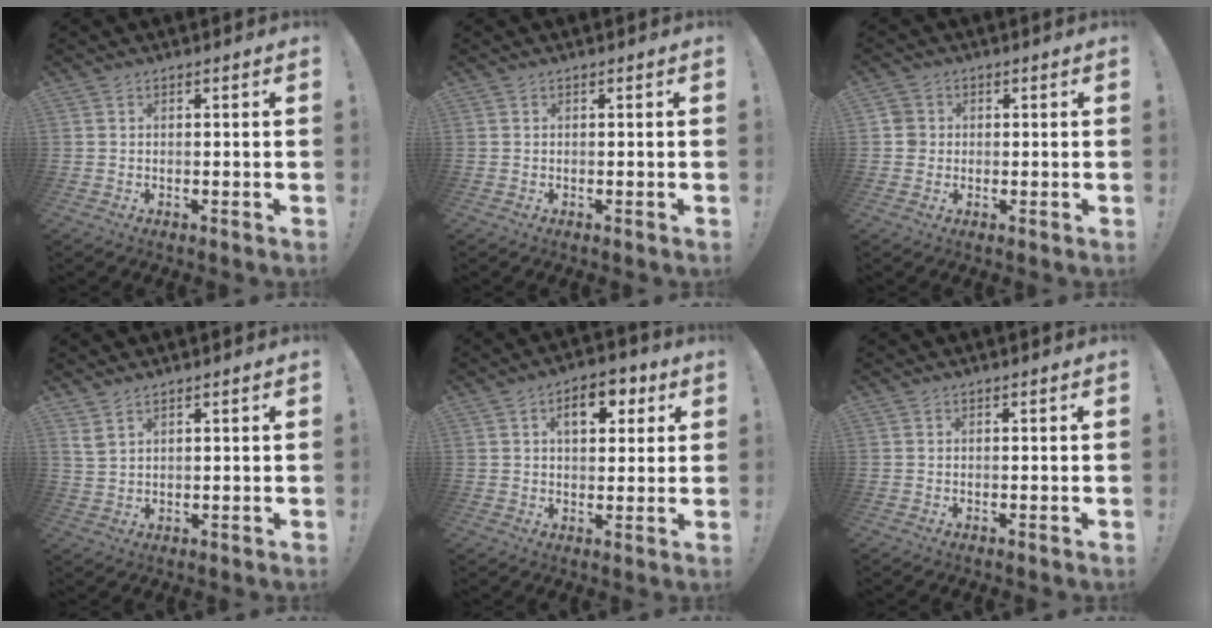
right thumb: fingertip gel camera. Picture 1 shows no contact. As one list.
[{"total": 0.0}, {"total": 3.4, "force": [-0.2, 3.2, 1.0], "torque": [-0.008, 0.008, -0.003]}, {"total": 3.1, "force": [2.3, 1.1, 1.8], "torque": [-0.044, -0.008, 0.046]}, {"total": 9.1, "force": [3.5, 5.3, 6.6], "torque": [-0.081, -0.002, 0.056]}, {"total": 0.0}]